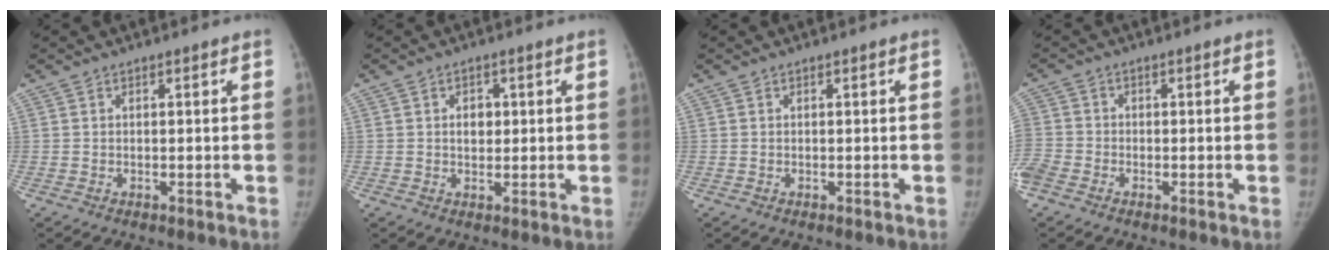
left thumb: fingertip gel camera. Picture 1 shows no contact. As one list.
[{"total": 3.1, "force": [0.6, 2.2, 2.0], "torque": [-0.017, 0.000, 0.009]}, {"total": 0.0}, {"total": 5.8, "force": [-2.7, 4.5, 2.5], "torque": [-0.077, 0.002, -0.058]}]